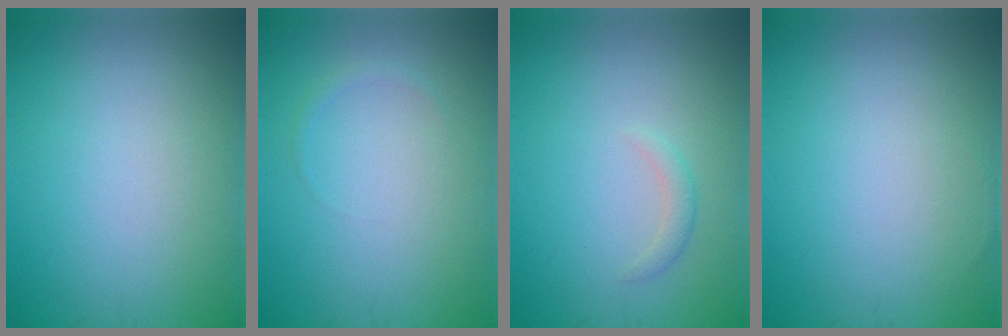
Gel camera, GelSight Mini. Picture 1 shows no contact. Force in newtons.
{"total": 0.7, "press": 0.7, "slide": 0.1}
{"total": 1.1, "press": 1.1, "slide": 0.0}
{"total": 0.0}